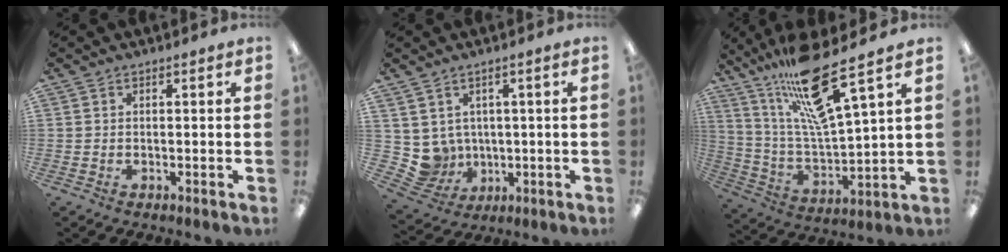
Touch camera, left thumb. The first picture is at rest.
{"total": 6.0, "force": [2.1, 5.6, 0.7], "torque": [-0.045, -0.021, 0.049]}
{"total": 20.0, "force": [14.4, 3.9, 13.4], "torque": [-0.249, -0.074, 0.238]}